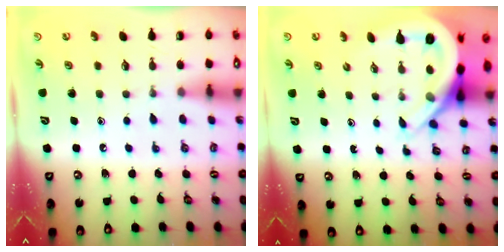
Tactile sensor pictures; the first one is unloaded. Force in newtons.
{"total": 8.7, "press": 8.7, "slide": 0.7}